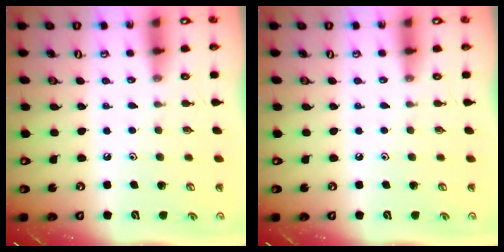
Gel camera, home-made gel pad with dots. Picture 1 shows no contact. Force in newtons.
{"total": 0.0}